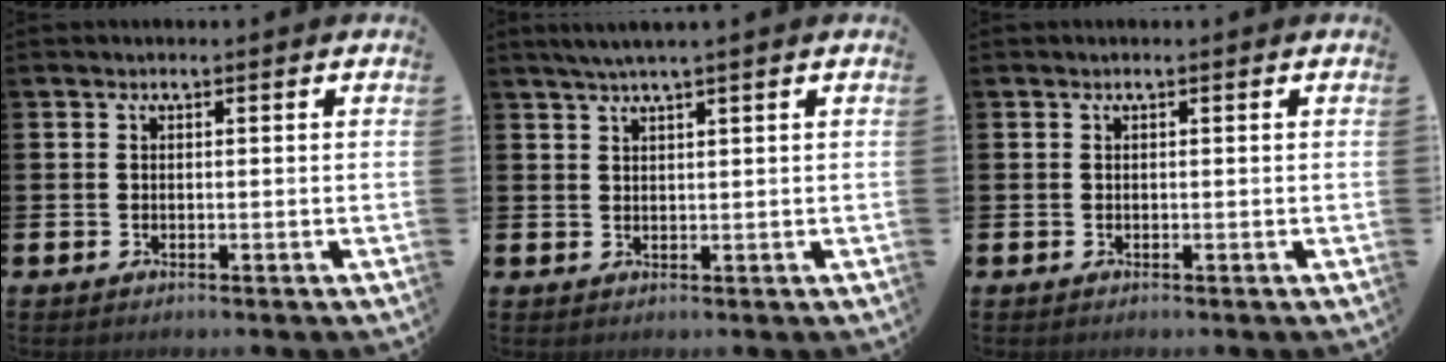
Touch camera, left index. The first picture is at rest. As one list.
[{"total": 0.6, "force": [0.5, -0.1, 0.3], "torque": [-0.011, 0.003, 0.010]}, {"total": 0.0}]